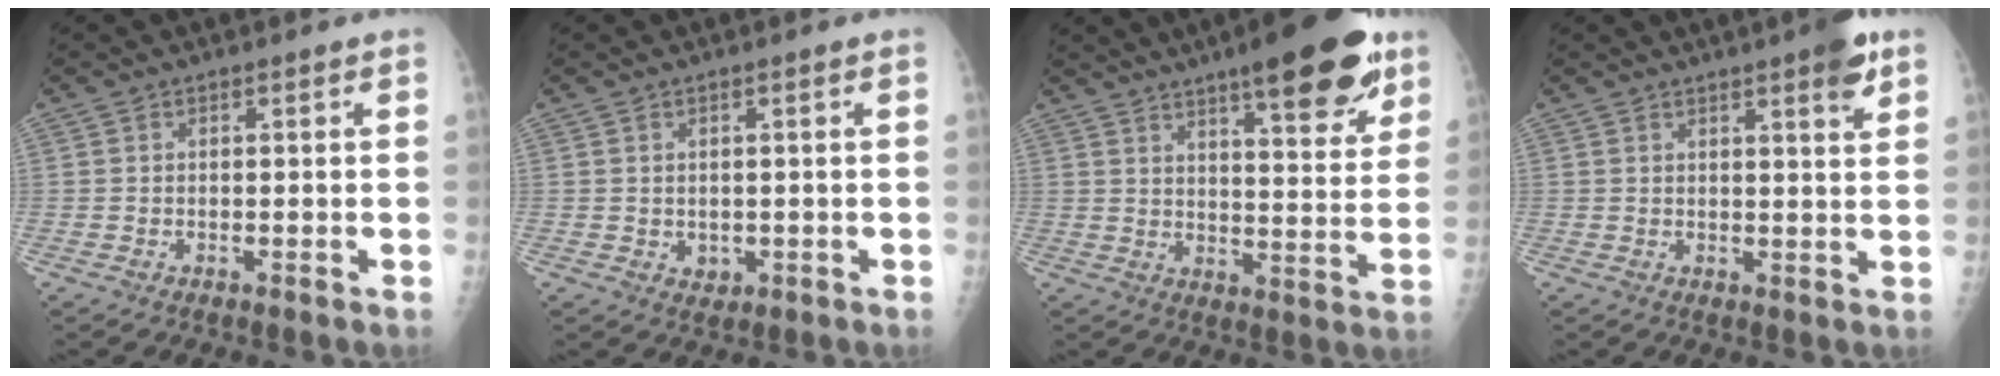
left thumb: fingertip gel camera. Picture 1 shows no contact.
{"total": 2.2, "force": [-0.2, 1.8, 1.2], "torque": [-0.010, -0.001, 0.005]}
{"total": 18.5, "force": [11.6, 4.8, 13.6], "torque": [-0.162, -0.047, 0.165]}
{"total": 6.0, "force": [3.5, 1.1, 4.8], "torque": [-0.056, -0.014, 0.042]}